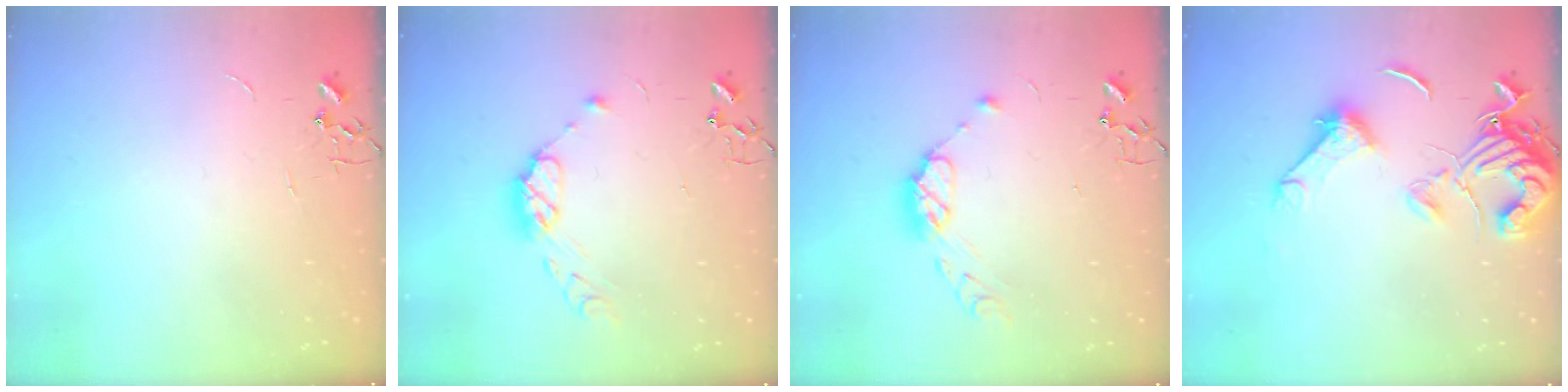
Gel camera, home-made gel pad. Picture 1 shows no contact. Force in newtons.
{"total": 9.5, "press": 9.5, "slide": 0.7}
{"total": 9.5, "press": 9.5, "slide": 0.7}
{"total": 14.8, "press": 14.7, "slide": 1.8}